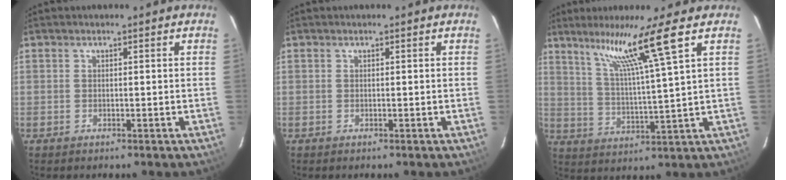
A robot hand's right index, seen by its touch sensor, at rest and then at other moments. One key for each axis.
{"total": 0.0}
{"total": 10.5, "fx": 6.7, "fy": -2.5, "fz": 7.7, "tx": -0.129, "ty": 0.004, "tz": 0.131}